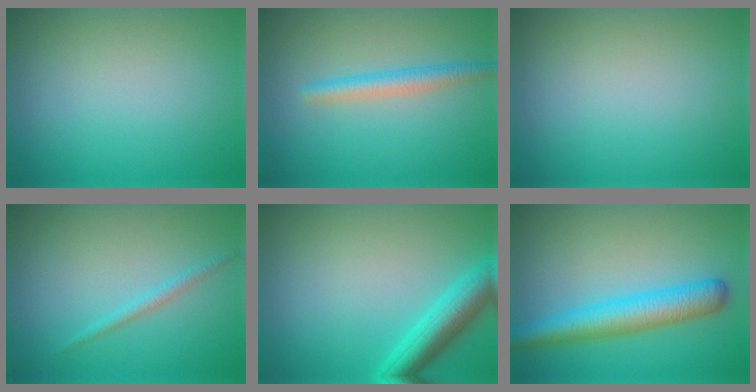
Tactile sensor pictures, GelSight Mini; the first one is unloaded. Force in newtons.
{"total": 2.4, "press": 2.4, "slide": 0.1}
{"total": 0.0}
{"total": 1.1, "press": 1.1, "slide": 0.1}
{"total": 4.8, "press": 4.8, "slide": 0.2}
{"total": 5.4, "press": 5.4, "slide": 0.1}